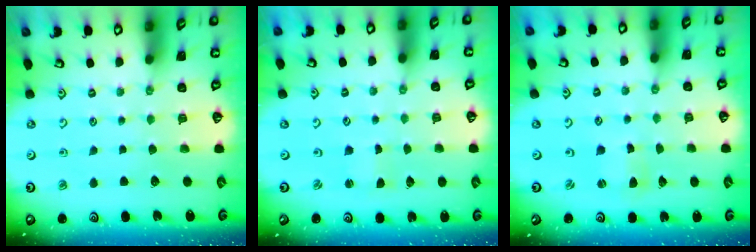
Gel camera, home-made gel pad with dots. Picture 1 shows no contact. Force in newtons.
{"total": 0.5, "press": 0.5, "slide": 0.1}
{"total": 1.4, "press": 1.4, "slide": 0.2}